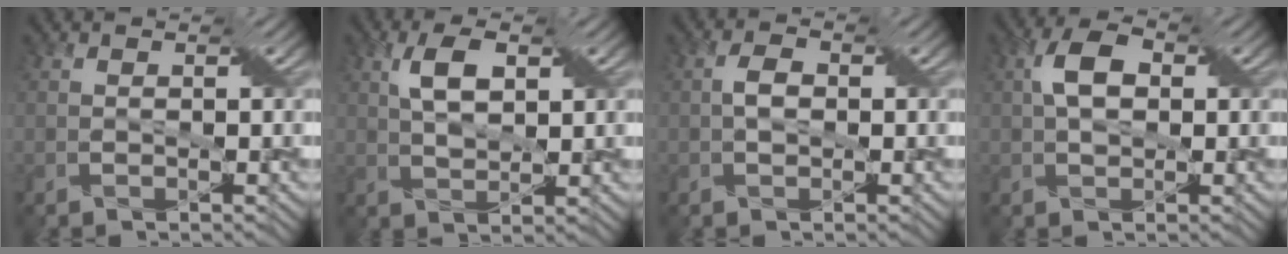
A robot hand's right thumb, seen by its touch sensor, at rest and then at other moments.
{"total": 4.2, "force": [1.9, 1.7, 3.4], "torque": [-0.069, 0.007, 0.036]}
{"total": 2.3, "force": [0.0, 1.5, 1.7], "torque": [-0.032, 0.002, -0.003]}
{"total": 5.2, "force": [0.9, 3.1, 4.1], "torque": [-0.081, 0.010, 0.010]}